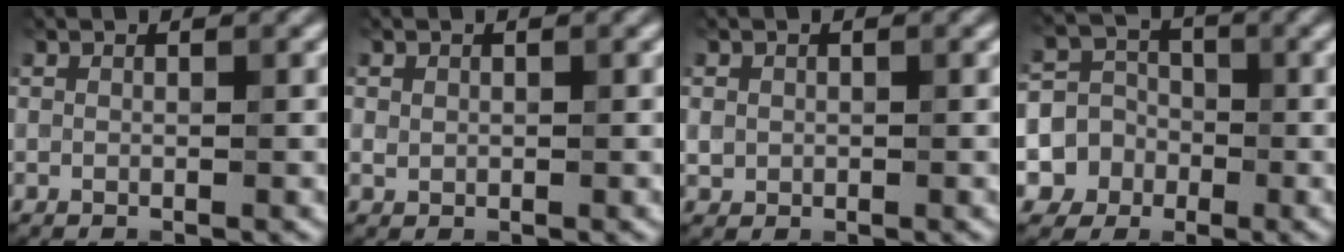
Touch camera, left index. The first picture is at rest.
{"total": 0.8, "force": [0.2, 0.7, 0.2], "torque": [-0.002, -0.002, 0.003]}
{"total": 1.0, "force": [0.1, 1.0, 0.3], "torque": [0.001, -0.005, 0.001]}
{"total": 7.6, "force": [-2.4, 7.1, 1.2], "torque": [-0.011, 0.008, -0.065]}